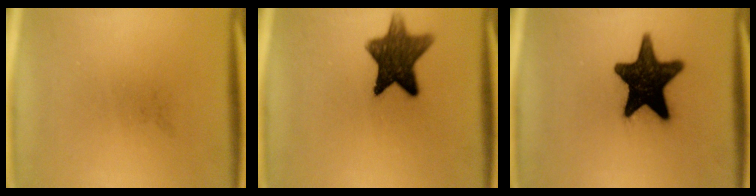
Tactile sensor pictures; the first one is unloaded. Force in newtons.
{"total": 10.7}
{"total": 16.6}